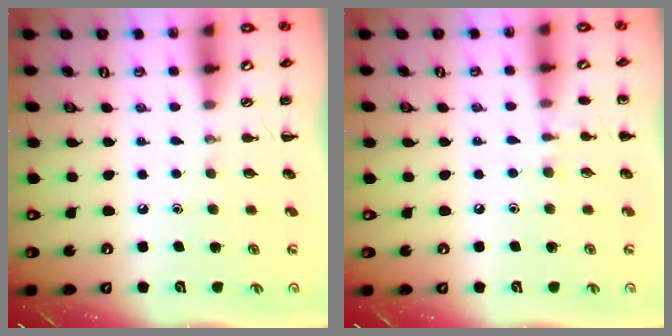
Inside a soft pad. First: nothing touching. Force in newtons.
{"total": 5.9, "press": 5.6, "slide": 1.9}